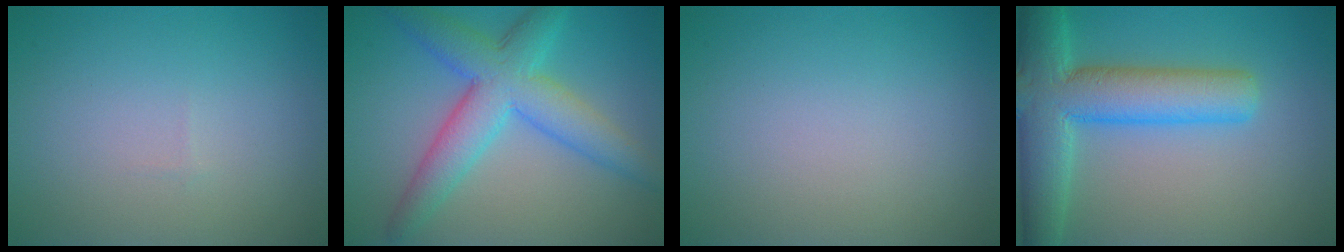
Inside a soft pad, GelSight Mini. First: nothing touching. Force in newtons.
{"total": 6.9, "press": 6.9, "slide": 0.1}
{"total": 0.0}
{"total": 8.9, "press": 8.9, "slide": 0.4}